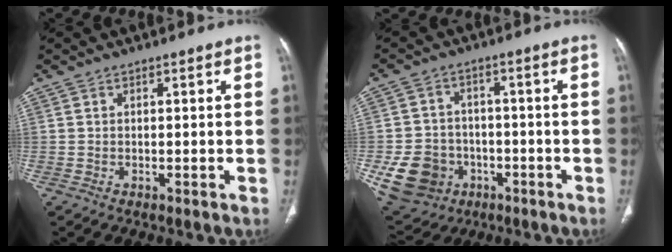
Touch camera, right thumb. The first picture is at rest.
{"total": 12.4, "force": [-4.0, 10.7, 4.9], "torque": [-0.088, 0.021, -0.050]}